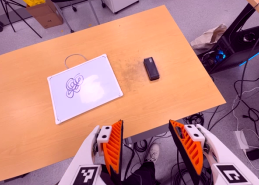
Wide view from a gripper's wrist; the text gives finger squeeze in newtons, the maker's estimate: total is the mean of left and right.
{"total": 0.0}